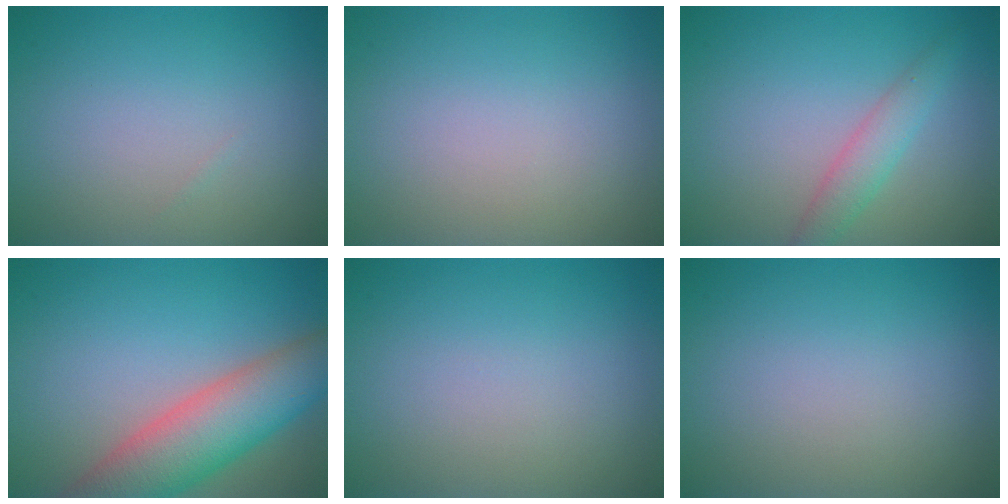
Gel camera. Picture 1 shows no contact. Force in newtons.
{"total": 0.0}
{"total": 2.3, "press": 2.3, "slide": 0.0}
{"total": 8.7, "press": 8.6, "slide": 0.5}
{"total": 0.0}
{"total": 0.0}